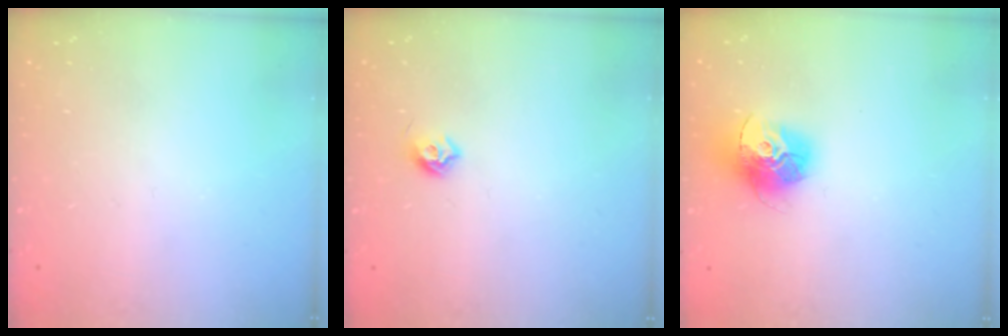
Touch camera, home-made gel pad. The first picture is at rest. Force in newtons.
{"total": 6.0, "press": 5.9, "slide": 1.0}
{"total": 15.2, "press": 15.2, "slide": 1.5}